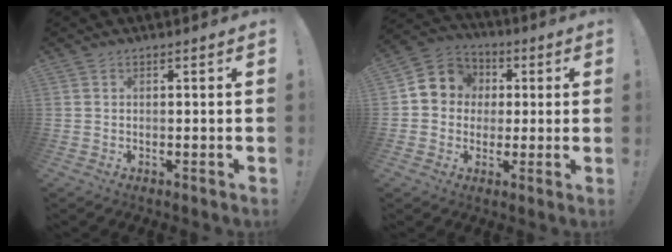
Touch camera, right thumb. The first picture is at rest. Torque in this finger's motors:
{"motor_torque": [0.97, 1.40, 0.37, -0.29, -0.01]}